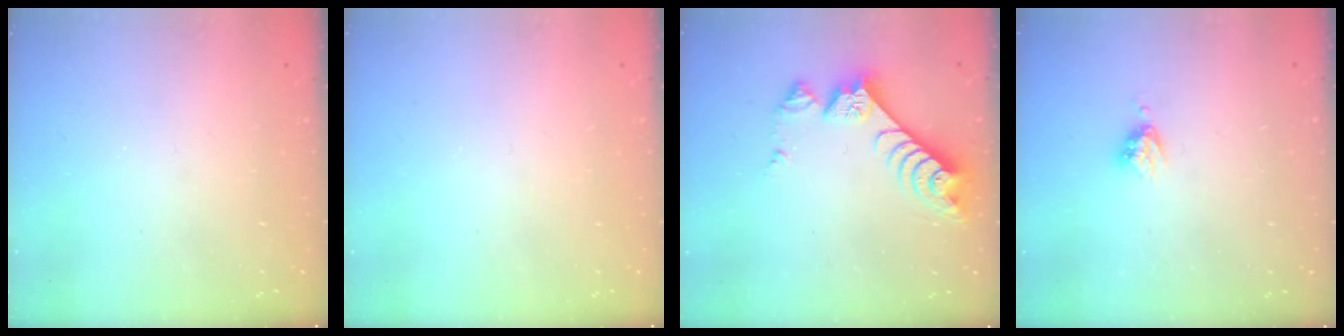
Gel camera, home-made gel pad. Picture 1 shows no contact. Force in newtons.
{"total": 0.0}
{"total": 9.4, "press": 9.4, "slide": 0.6}
{"total": 4.0, "press": 4.0, "slide": 0.4}